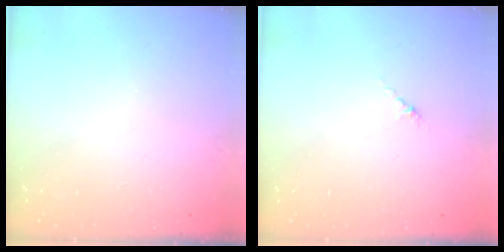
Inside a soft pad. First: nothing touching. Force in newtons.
{"total": 2.7, "press": 2.7, "slide": 0.7}